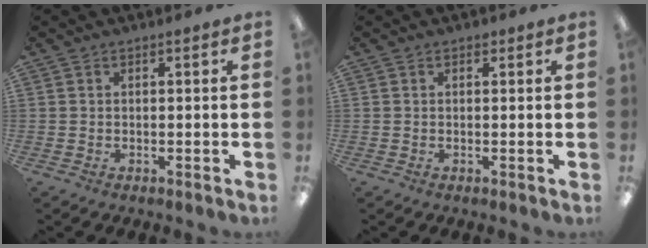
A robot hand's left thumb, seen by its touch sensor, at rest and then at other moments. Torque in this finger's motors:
{"motor_torque": [0.22, 0.08, 0.58, -0.15, 0.03]}